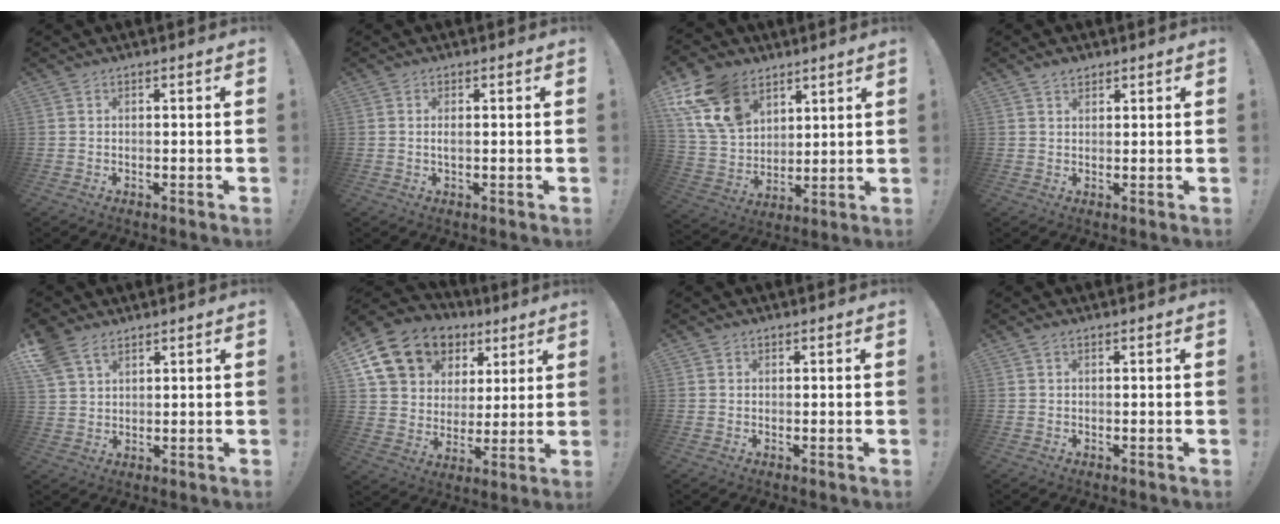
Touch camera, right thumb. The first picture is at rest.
{"total": 1.0, "force": [0.0, 0.2, 1.0], "torque": [-0.013, -0.002, -0.002]}
{"total": 17.7, "force": [10.0, 12.1, 8.2], "torque": [-0.157, -0.049, 0.194]}
{"total": 2.3, "force": [1.7, 1.3, 0.7], "torque": [-0.007, -0.009, 0.031]}
{"total": 7.6, "force": [4.8, 4.5, 3.7], "torque": [-0.084, -0.011, 0.097]}
{"total": 16.7, "force": [9.2, 12.3, 6.5], "torque": [-0.102, -0.047, 0.188]}
{"total": 0.7, "force": [0.5, 0.5, -0.1], "torque": [0.009, -0.001, 0.007]}
{"total": 0.5, "force": [0.1, 0.2, 0.5], "torque": [-0.016, 0.004, 0.003]}